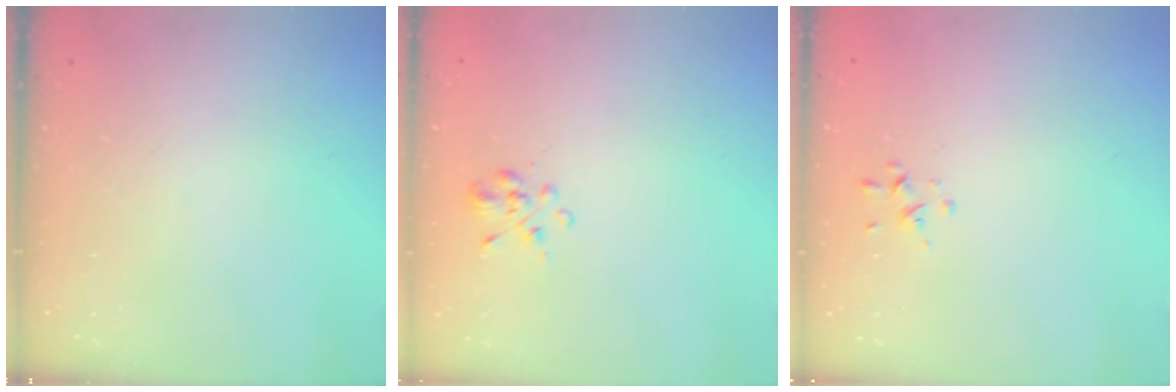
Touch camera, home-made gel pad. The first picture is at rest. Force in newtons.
{"total": 2.8, "press": 2.6, "slide": 1.2}
{"total": 0.6, "press": 0.4, "slide": 0.5}